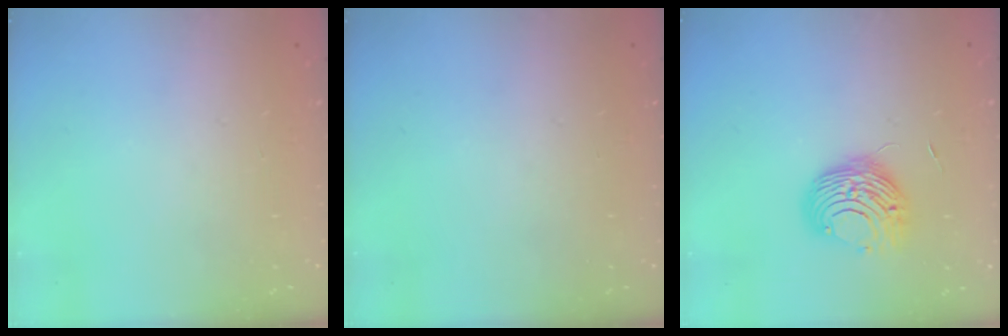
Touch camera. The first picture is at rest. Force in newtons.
{"total": 0.0}
{"total": 9.4, "press": 9.4, "slide": 0.3}